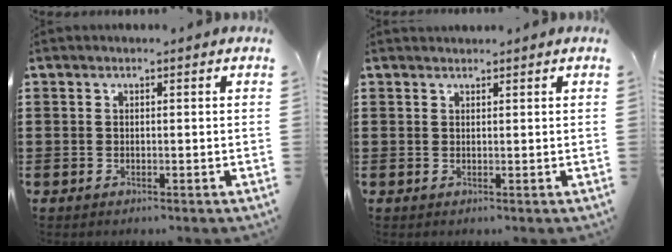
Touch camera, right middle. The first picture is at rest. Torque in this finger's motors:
{"motor_torque": [-0.30, -0.11, -0.03, -0.01]}